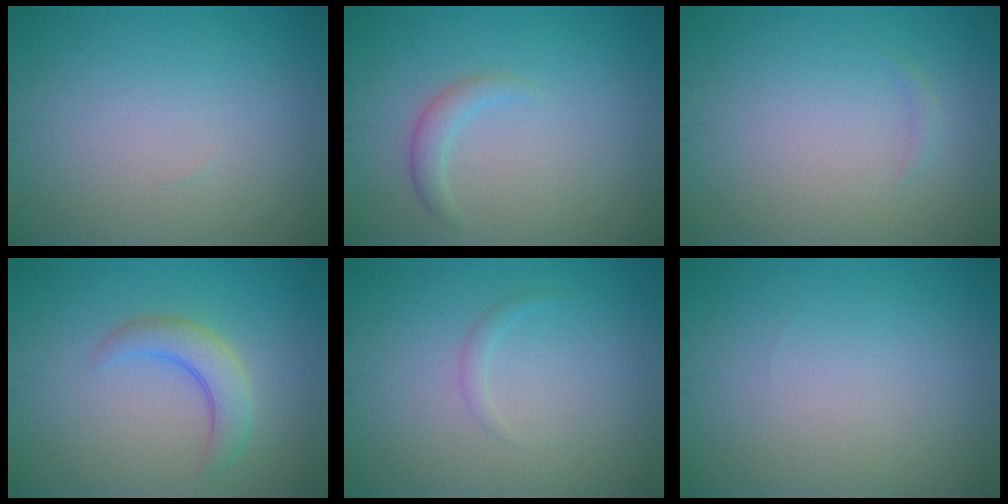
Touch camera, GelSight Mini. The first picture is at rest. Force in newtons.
{"total": 1.5, "press": 1.5, "slide": 0.2}
{"total": 0.5, "press": 0.5, "slide": 0.1}
{"total": 3.2, "press": 3.2, "slide": 0.3}
{"total": 0.7, "press": 0.7, "slide": 0.1}
{"total": 0.0}